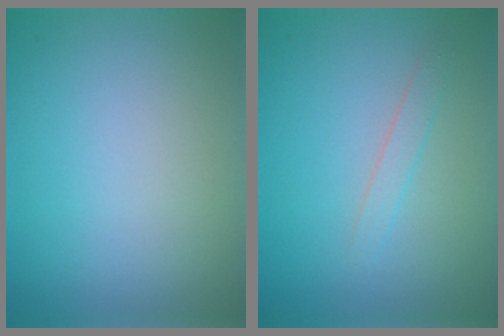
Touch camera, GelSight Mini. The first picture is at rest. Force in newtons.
{"total": 1.2, "press": 1.2, "slide": 0.1}